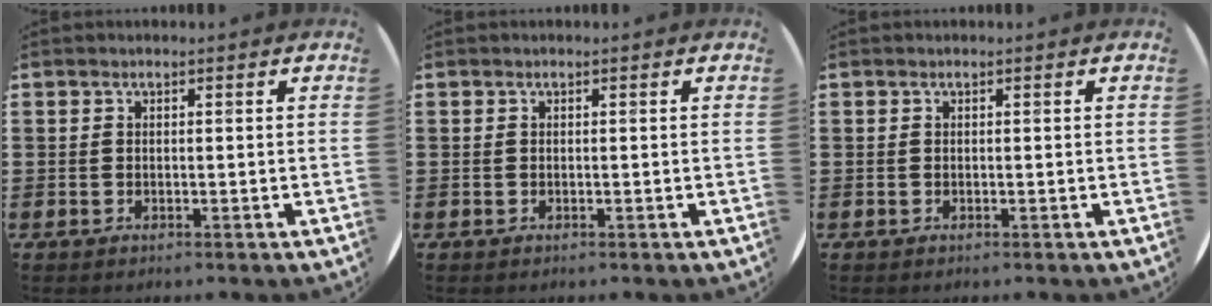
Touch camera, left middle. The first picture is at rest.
{"total": 0.0}
{"total": 0.0}